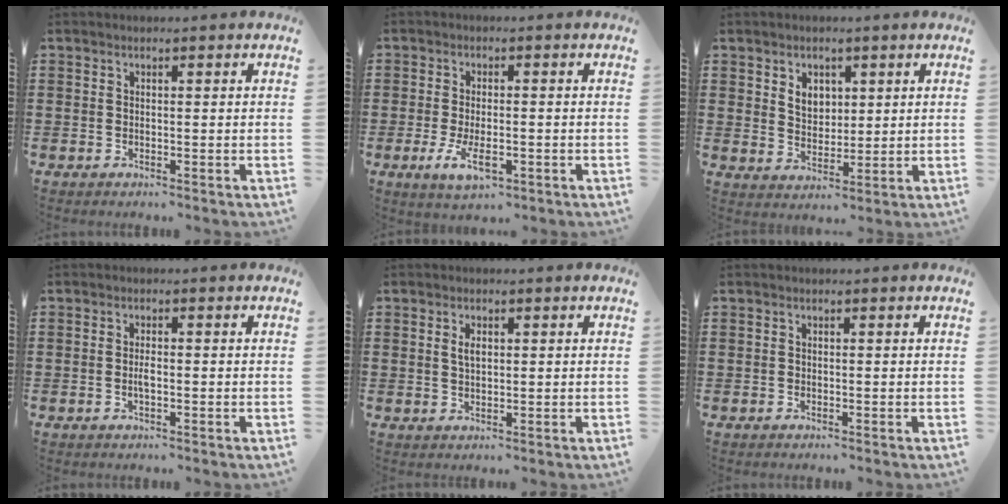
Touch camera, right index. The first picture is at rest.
{"total": 4.7, "force": [-1.6, 2.0, 3.9], "torque": [-0.087, -0.006, -0.032]}
{"total": 3.8, "force": [1.8, 3.0, 1.6], "torque": [-0.043, 0.011, 0.031]}
{"total": 1.6, "force": [-0.3, 0.4, 1.5], "torque": [-0.030, -0.001, -0.004]}
{"total": 1.9, "force": [0.5, 0.9, 1.6], "torque": [-0.033, 0.006, 0.007]}
{"total": 0.0}